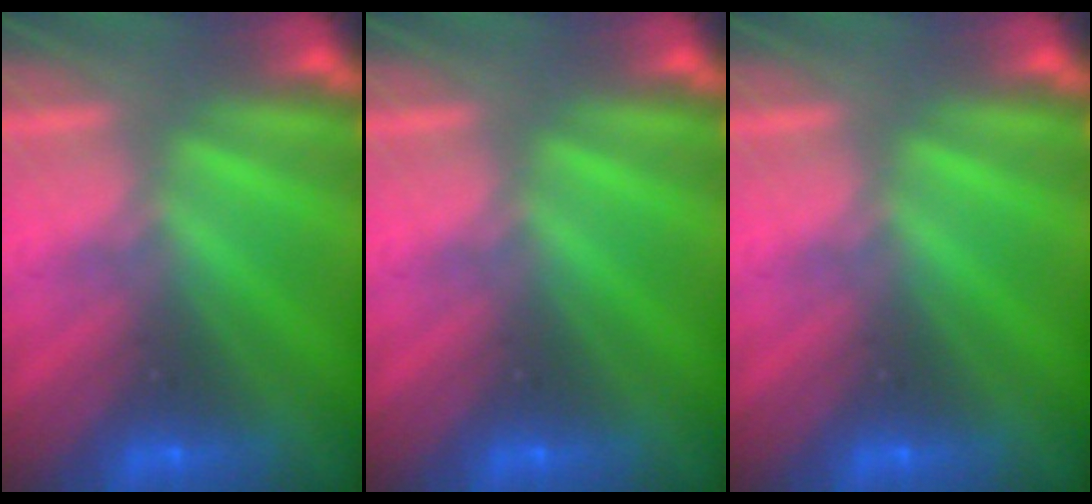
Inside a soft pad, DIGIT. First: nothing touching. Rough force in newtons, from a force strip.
{"total": 0.0}
{"total": 0.0}